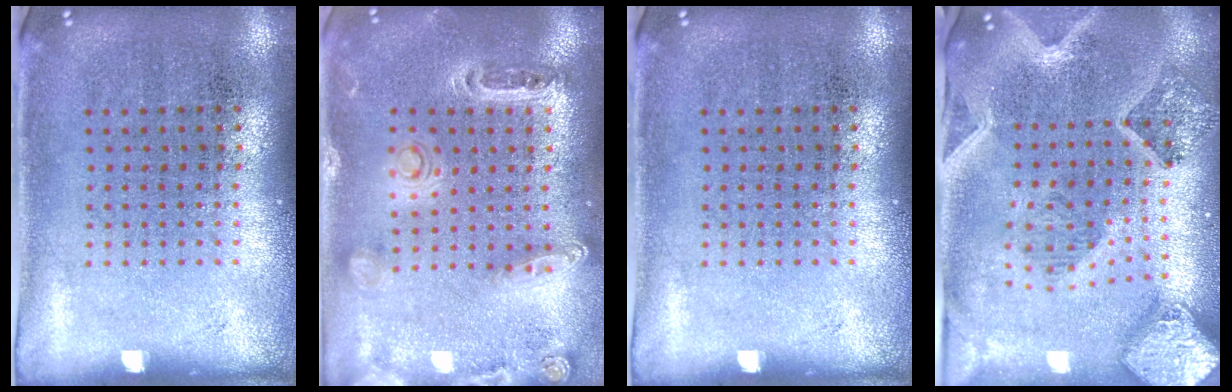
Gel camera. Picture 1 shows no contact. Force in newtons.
{"total": 1.3, "press": 1.3, "slide": 0.2}
{"total": 0.0}
{"total": 2.6, "press": 2.4, "slide": 1.1}